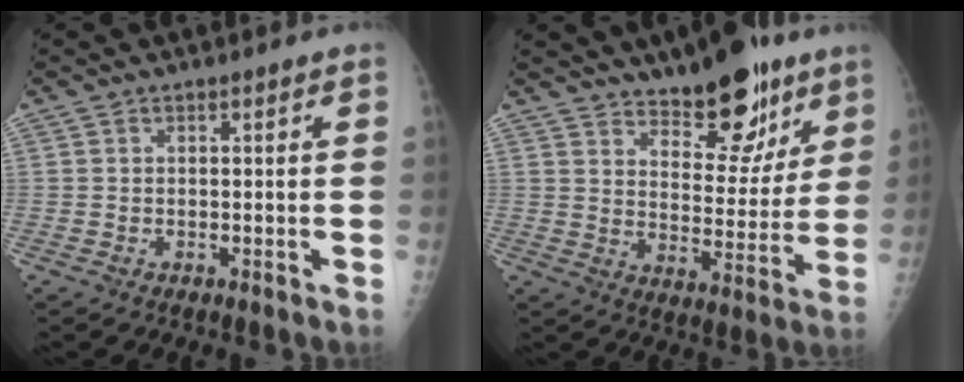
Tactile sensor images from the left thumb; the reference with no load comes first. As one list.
[{"total": 14.8, "force": [10.2, 6.5, 8.5], "torque": [-0.067, -0.070, 0.158]}]